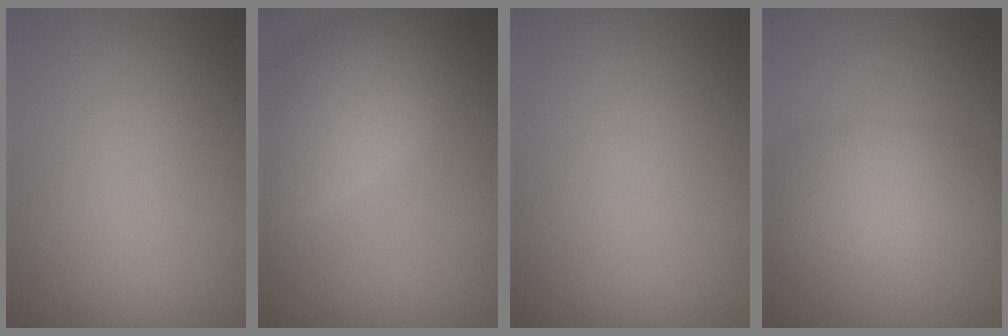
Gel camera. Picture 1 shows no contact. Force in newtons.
{"total": 7.2, "press": 7.2, "slide": 0.6}
{"total": 0.0}
{"total": 4.2, "press": 4.2, "slide": 0.1}